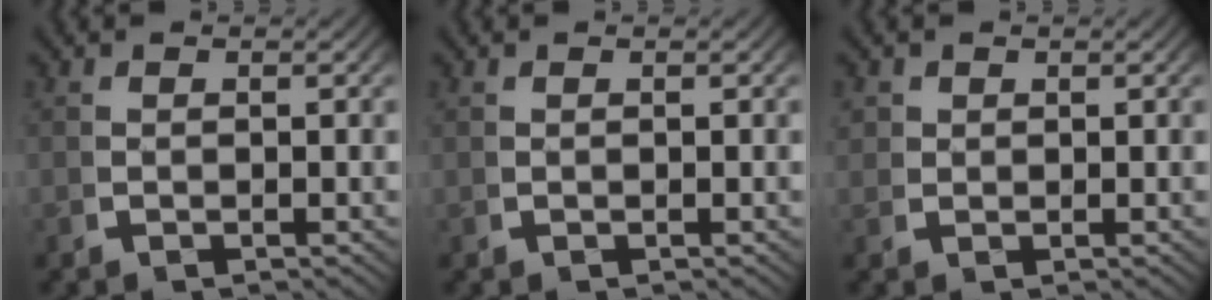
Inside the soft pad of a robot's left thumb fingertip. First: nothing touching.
{"total": 0.0}
{"total": 1.4, "force": [0.9, 1.1, 0.1], "torque": [-0.005, -0.008, 0.022]}